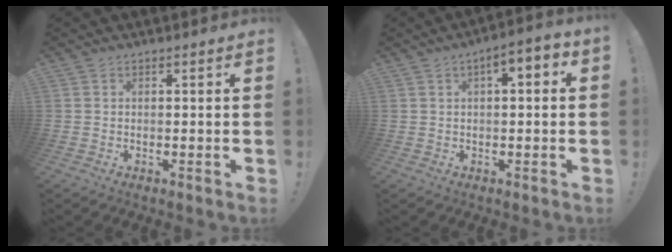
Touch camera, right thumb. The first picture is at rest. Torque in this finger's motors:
{"motor_torque": [0.60, 0.63, 0.42, 0.74, 0.03]}